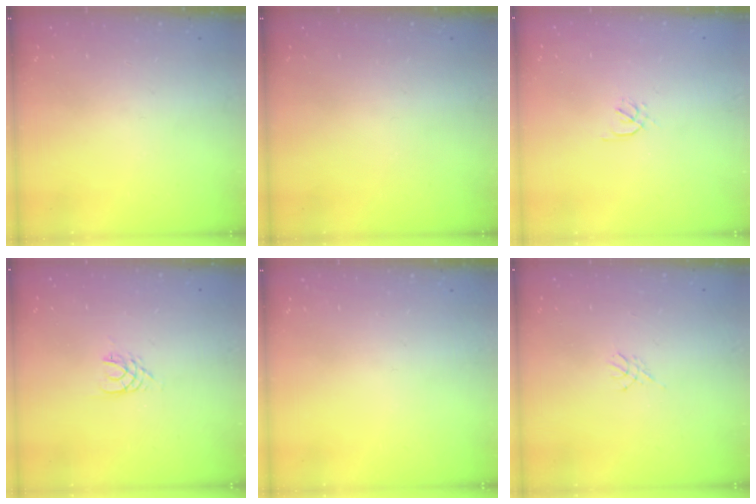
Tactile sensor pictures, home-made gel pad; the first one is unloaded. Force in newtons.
{"total": 0.0}
{"total": 1.7, "press": 1.6, "slide": 0.5}
{"total": 3.0, "press": 2.9, "slide": 0.4}
{"total": 0.0}
{"total": 3.0, "press": 2.9, "slide": 0.6}